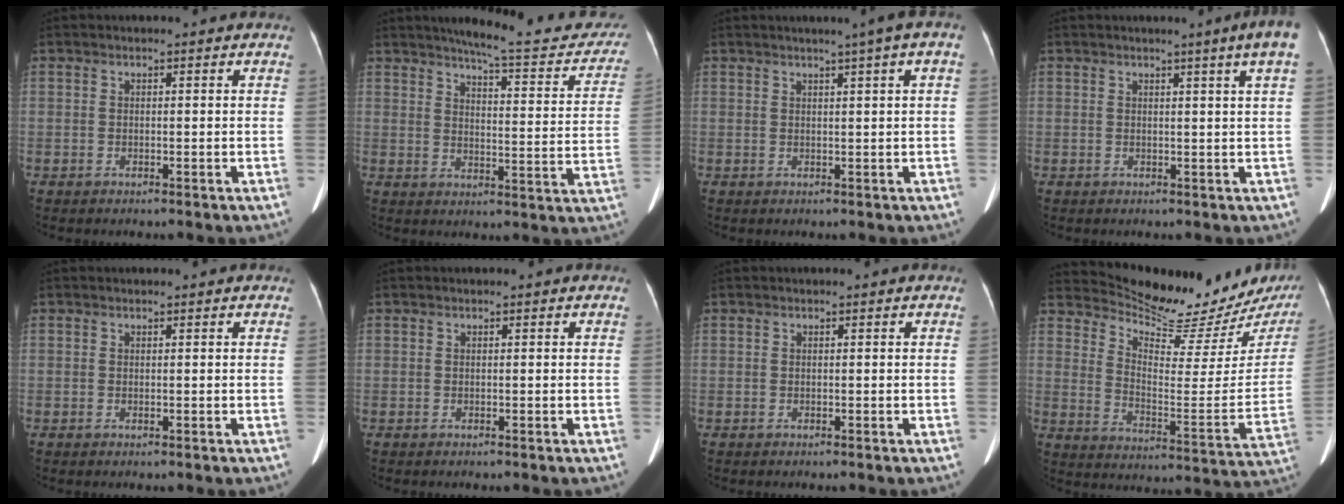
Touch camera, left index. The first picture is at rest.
{"total": 17.8, "force": [15.9, 2.8, 7.3], "torque": [-0.076, -0.038, 0.184]}
{"total": 4.0, "force": [2.1, -0.6, 3.3], "torque": [-0.046, 0.012, 0.028]}
{"total": 3.8, "force": [2.3, -0.8, 3.0], "torque": [-0.042, -0.005, 0.023]}
{"total": 0.5, "force": [0.4, 0.2, 0.2], "torque": [-0.008, 0.002, 0.009]}
{"total": 0.0}
{"total": 0.0}
{"total": 21.2, "force": [19.3, 3.2, 8.0], "torque": [-0.126, -0.073, 0.262]}